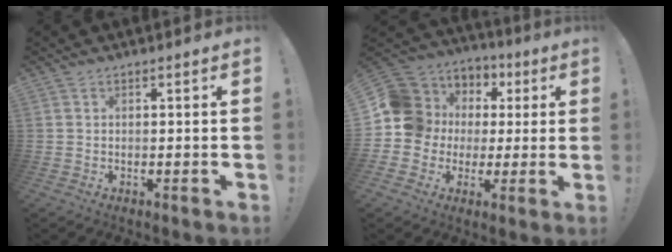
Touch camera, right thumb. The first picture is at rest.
{"total": 13.8, "force": [1.3, 13.1, 4.2], "torque": [-0.053, -0.002, 0.056]}